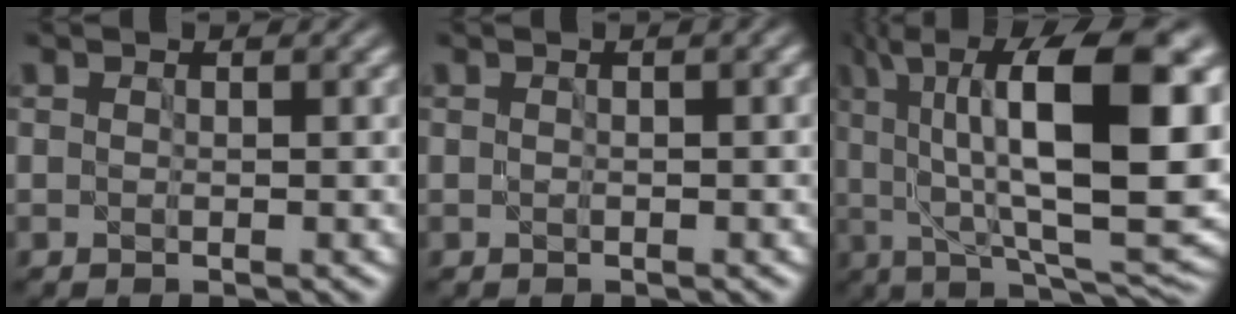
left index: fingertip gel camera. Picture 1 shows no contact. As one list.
[{"total": 1.2, "force": [0.2, 0.3, 1.2], "torque": [-0.024, 0.004, 0.000]}, {"total": 16.4, "force": [3.9, 5.4, 15.0], "torque": [-0.231, 0.012, 0.066]}]